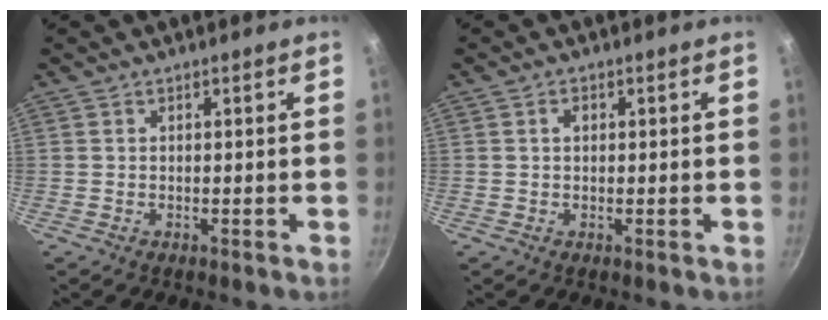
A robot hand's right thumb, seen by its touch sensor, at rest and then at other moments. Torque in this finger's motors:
{"motor_torque": [0.00, 0.23, 0.27, 0.04, 0.00]}